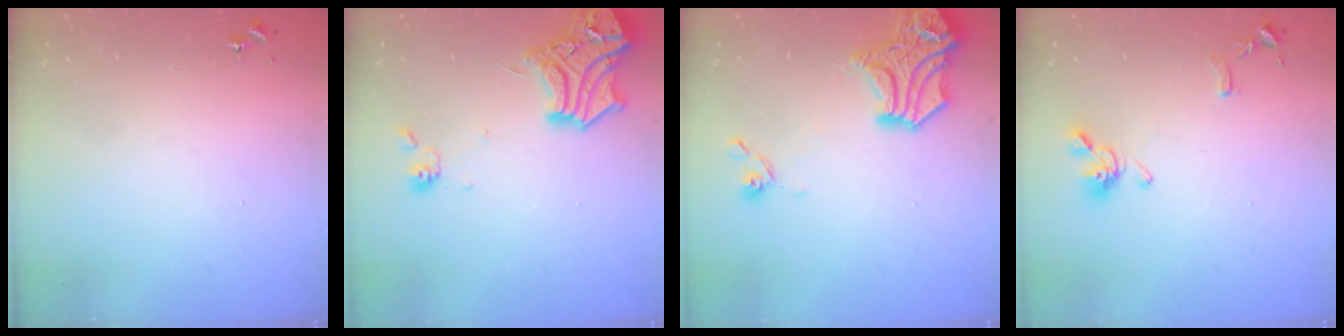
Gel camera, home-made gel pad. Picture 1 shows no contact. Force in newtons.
{"total": 16.2, "press": 16.2, "slide": 1.5}
{"total": 17.1, "press": 17.0, "slide": 1.5}
{"total": 10.1, "press": 10.1, "slide": 1.2}